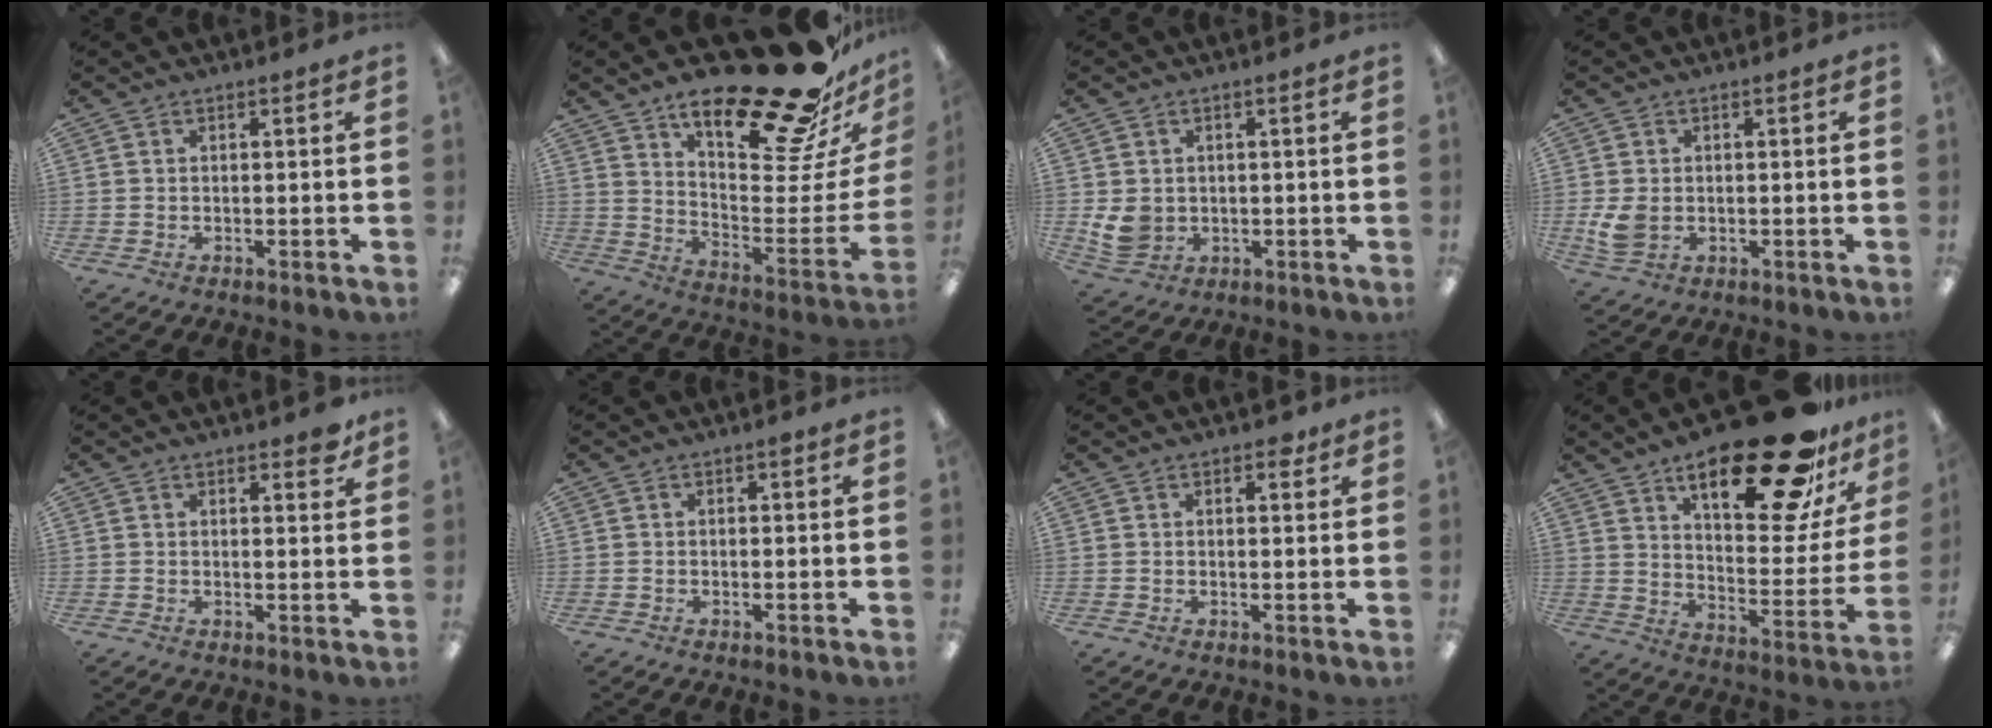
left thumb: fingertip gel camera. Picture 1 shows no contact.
{"total": 27.0, "force": [21.7, 6.7, 14.6], "torque": [-0.185, -0.169, 0.348]}
{"total": 5.7, "force": [0.4, 5.0, 2.7], "torque": [-0.066, 0.002, 0.010]}
{"total": 5.4, "force": [-0.6, 4.0, 3.6], "torque": [-0.071, -0.002, -0.010]}
{"total": 2.4, "force": [1.8, 1.0, 1.3], "torque": [-0.005, -0.008, 0.028]}
{"total": 0.8, "force": [0.0, 0.4, 0.6], "torque": [-0.013, 0.004, -0.002]}
{"total": 2.6, "force": [1.4, 1.4, 1.7], "torque": [-0.011, -0.005, 0.018]}
{"total": 27.0, "force": [18.1, 9.1, 17.8], "torque": [-0.241, -0.117, 0.288]}